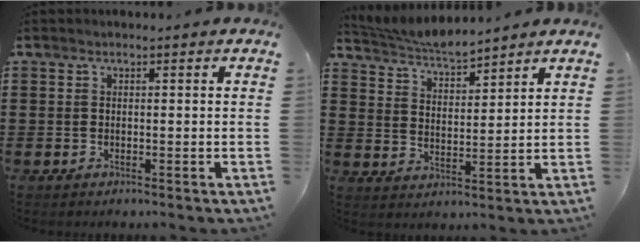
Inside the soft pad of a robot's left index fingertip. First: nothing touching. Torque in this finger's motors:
{"motor_torque": [-0.63, -0.55, -0.13, -0.02]}